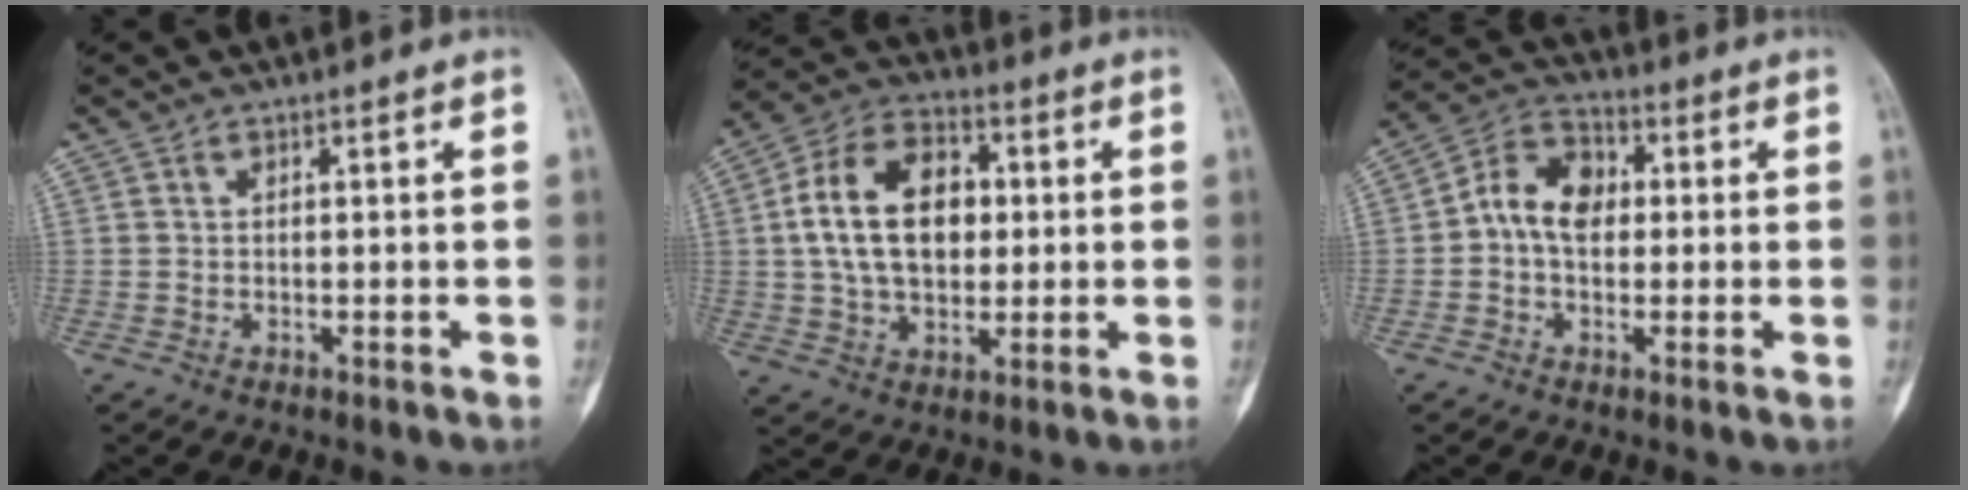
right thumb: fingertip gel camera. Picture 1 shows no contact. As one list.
[{"total": 16.2, "force": [1.7, 10.7, 12.0], "torque": [-0.189, 0.018, 0.025]}, {"total": 8.9, "force": [0.2, 6.4, 6.2], "torque": [-0.094, 0.026, -0.007]}]